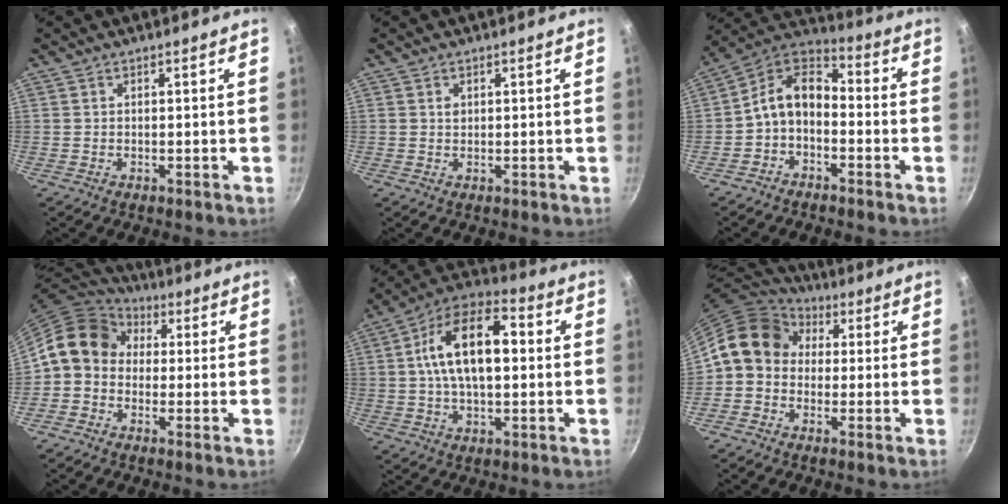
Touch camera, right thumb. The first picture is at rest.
{"total": 1.0, "force": [0.3, 0.8, 0.5], "torque": [-0.002, -0.002, 0.005]}
{"total": 10.0, "force": [-2.1, 6.8, 7.0], "torque": [-0.107, 0.056, -0.056]}
{"total": 11.4, "force": [0.0, 9.6, 6.3], "torque": [-0.105, 0.036, -0.018]}
{"total": 16.5, "force": [2.0, 8.6, 13.9], "torque": [-0.234, 0.029, 0.024]}
{"total": 12.0, "force": [0.4, 10.0, 6.7], "torque": [-0.111, 0.037, -0.008]}